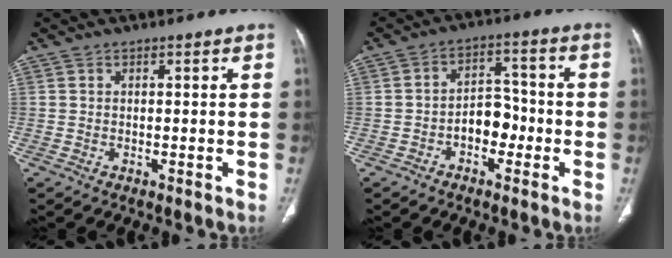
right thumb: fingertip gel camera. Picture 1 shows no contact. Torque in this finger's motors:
{"motor_torque": [-0.14, 0.36, 0.59, -0.25, 0.02]}